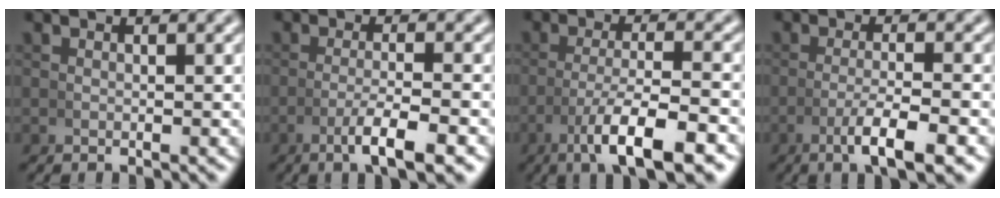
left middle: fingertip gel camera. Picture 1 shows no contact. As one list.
[{"total": 4.1, "force": [-2.1, 0.5, 3.5], "torque": [-0.065, -0.010, -0.032]}, {"total": 7.2, "force": [-3.5, 1.9, 6.0], "torque": [-0.103, -0.014, -0.047]}, {"total": 4.5, "force": [-2.2, 0.7, 3.8], "torque": [-0.070, -0.011, -0.032]}]